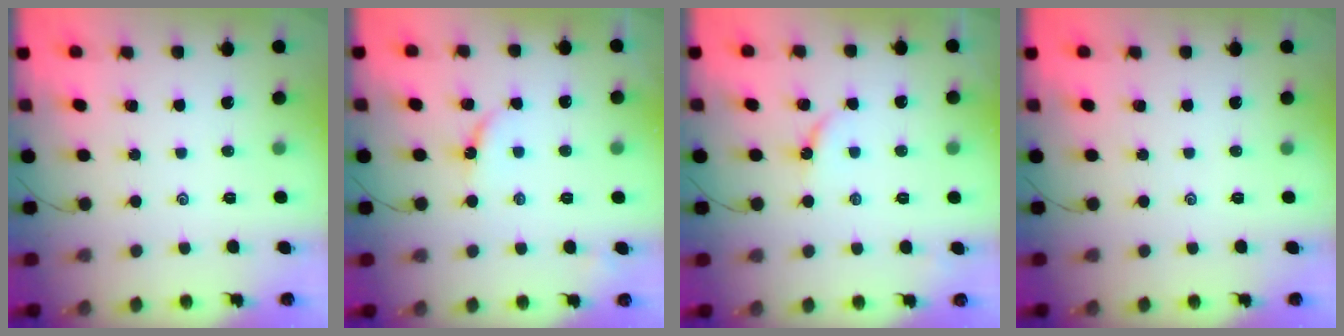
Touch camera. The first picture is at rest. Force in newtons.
{"total": 4.5, "press": 4.5, "slide": 0.5}
{"total": 3.1, "press": 3.1, "slide": 0.5}
{"total": 0.0}